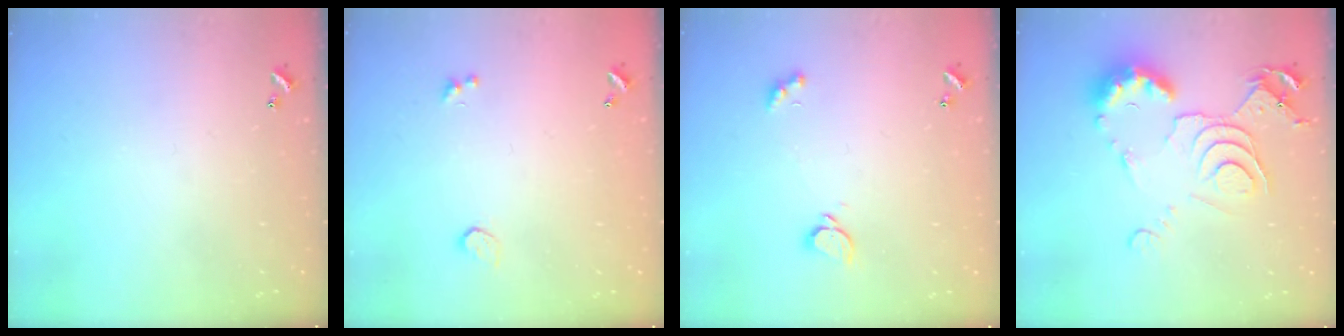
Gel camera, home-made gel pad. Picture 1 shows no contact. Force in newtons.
{"total": 0.8, "press": 0.6, "slide": 0.4}
{"total": 2.1, "press": 1.9, "slide": 0.9}
{"total": 11.9, "press": 11.8, "slide": 1.3}